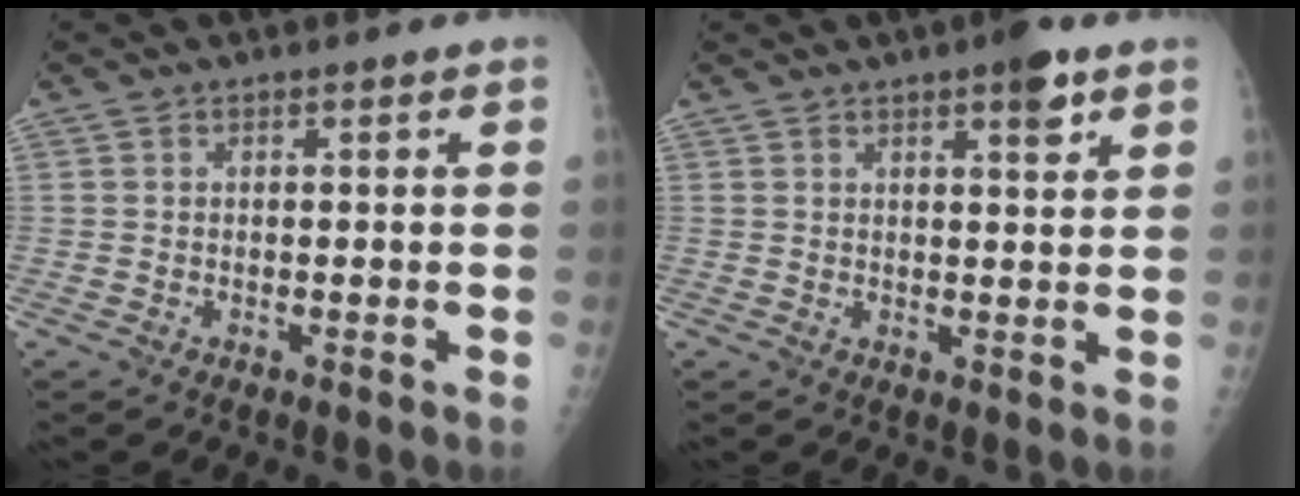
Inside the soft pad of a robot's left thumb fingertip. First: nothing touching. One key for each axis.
{"total": 4.8, "fx": 2.8, "fy": 1.2, "fz": 3.6, "tx": -0.042, "ty": -0.013, "tz": 0.036}